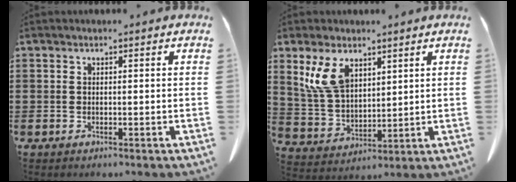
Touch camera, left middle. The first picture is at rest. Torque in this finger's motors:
{"motor_torque": [0.70, 0.24, 0.30, 0.16]}